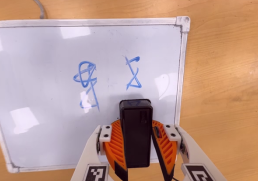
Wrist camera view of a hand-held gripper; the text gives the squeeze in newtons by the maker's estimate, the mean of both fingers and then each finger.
{"total": 8.1, "left": 8.5, "right": 7.7}